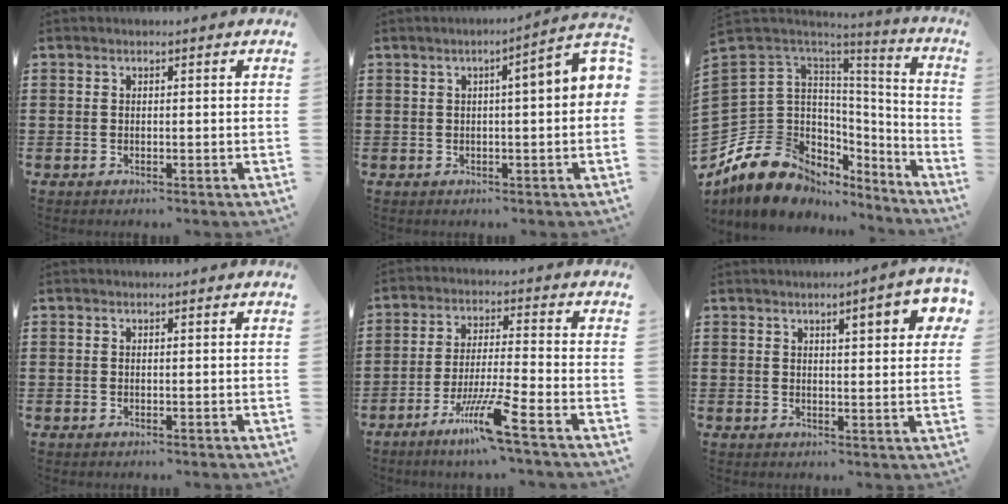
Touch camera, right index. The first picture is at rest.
{"total": 3.7, "force": [0.1, 0.1, 3.7], "torque": [-0.059, -0.006, -0.005]}
{"total": 11.7, "force": [-5.8, 9.2, 4.3], "torque": [-0.143, -0.020, -0.103]}
{"total": 0.0}
{"total": 8.7, "force": [-5.6, -0.2, 6.7], "torque": [-0.140, -0.011, -0.109]}
{"total": 4.9, "force": [2.6, 1.0, 4.1], "torque": [-0.060, -0.006, 0.037]}